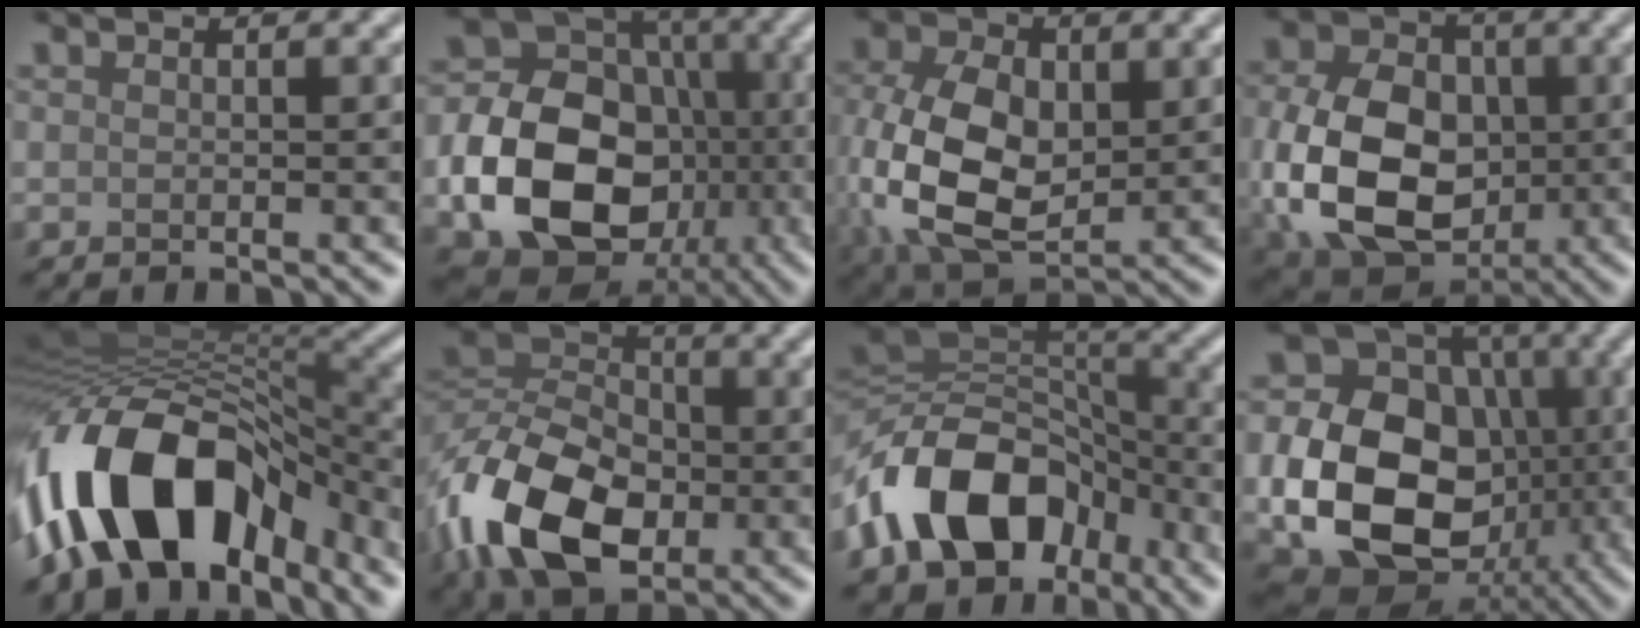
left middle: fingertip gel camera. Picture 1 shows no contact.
{"total": 14.8, "force": [-3.4, 11.4, 8.7], "torque": [-0.181, -0.019, -0.059]}
{"total": 11.5, "force": [0.0, 7.7, 8.6], "torque": [-0.207, -0.004, 0.004]}
{"total": 12.5, "force": [-1.2, 9.3, 8.3], "torque": [-0.193, -0.019, -0.022]}
{"total": 14.0, "force": [-6.9, 7.2, 9.8], "torque": [-0.168, 0.029, -0.126]}
{"total": 12.3, "force": [-4.2, 8.1, 8.2], "torque": [-0.190, -0.002, -0.092]}
{"total": 12.3, "force": [-5.0, 8.4, 7.5], "torque": [-0.141, 0.012, -0.095]}
{"total": 15.8, "force": [-2.3, 12.5, 9.3], "torque": [-0.171, -0.025, -0.032]}